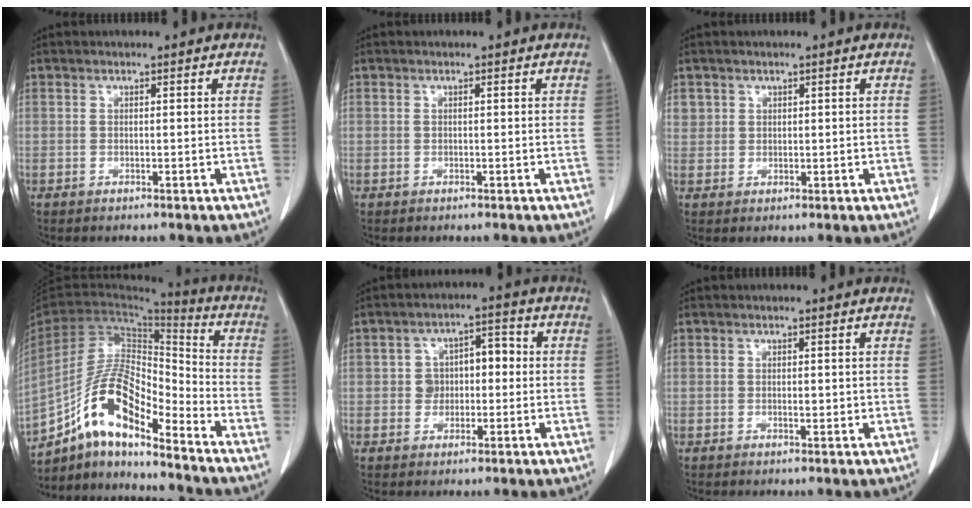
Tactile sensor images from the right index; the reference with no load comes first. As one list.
[{"total": 0.0}, {"total": 2.0, "force": [1.0, 1.7, 0.2], "torque": [0.010, 0.002, 0.017]}, {"total": 14.0, "force": [-9.7, 3.5, 9.5], "torque": [-0.179, 0.023, -0.175]}, {"total": 5.4, "force": [-0.2, 4.2, 3.4], "torque": [-0.053, 0.035, 0.000]}, {"total": 0.8, "force": [0.0, 0.2, 0.8], "torque": [-0.014, -0.001, 0.002]}]